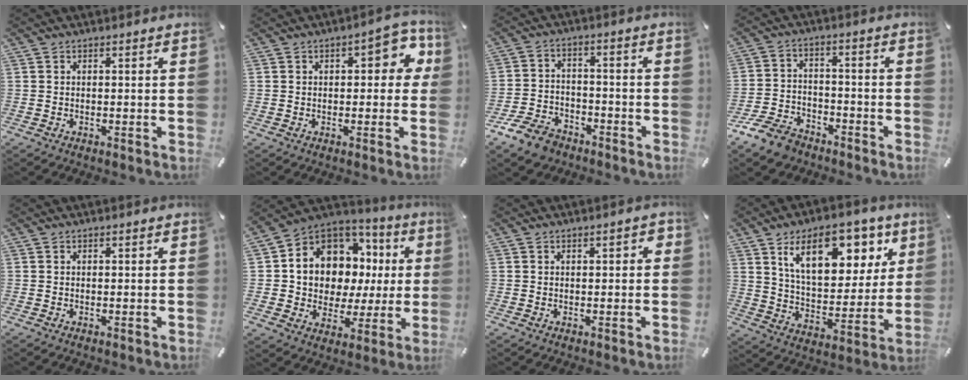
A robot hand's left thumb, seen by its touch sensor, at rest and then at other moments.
{"total": 8.3, "force": [1.8, 4.4, 6.8], "torque": [-0.083, -0.001, 0.022]}
{"total": 8.4, "force": [-6.3, 4.7, 2.9], "torque": [-0.063, 0.034, -0.119]}
{"total": 9.0, "force": [-7.1, 4.6, 3.0], "torque": [-0.061, 0.040, -0.135]}
{"total": 0.0}
{"total": 10.3, "force": [3.8, 8.8, 3.7], "torque": [-0.073, -0.056, 0.078]}
{"total": 1.8, "force": [0.0, 1.1, 1.4], "torque": [-0.019, 0.003, -0.004]}
{"total": 18.7, "force": [10.2, 10.3, 11.8], "torque": [-0.180, -0.037, 0.173]}